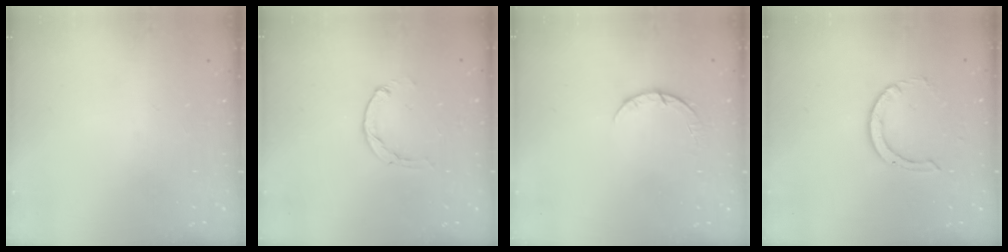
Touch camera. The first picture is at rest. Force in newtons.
{"total": 1.1, "press": 1.1, "slide": 0.2}
{"total": 3.2, "press": 3.2, "slide": 0.5}
{"total": 1.7, "press": 1.7, "slide": 0.1}